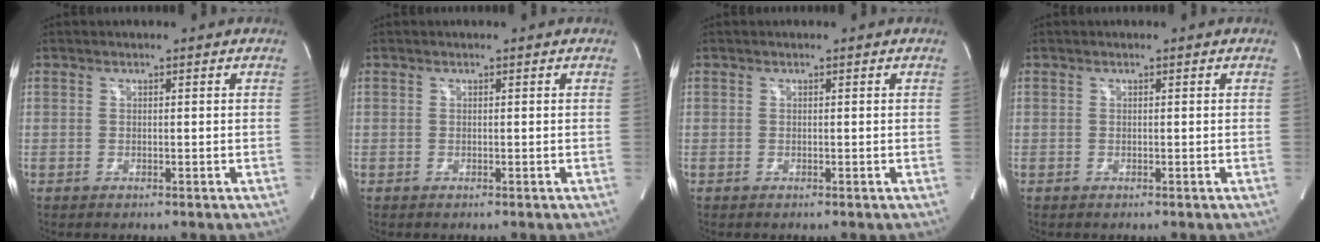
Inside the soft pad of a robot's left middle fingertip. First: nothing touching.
{"total": 0.0}
{"total": 0.0}
{"total": 0.0}